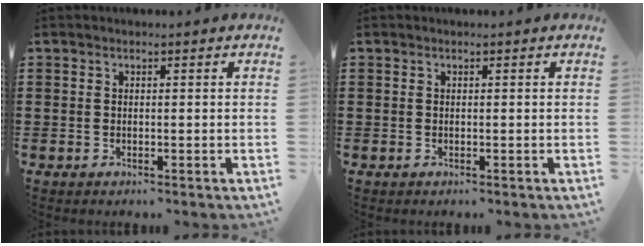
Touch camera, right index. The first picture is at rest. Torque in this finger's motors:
{"motor_torque": [-0.01, 0.01, 0.00, 0.00]}